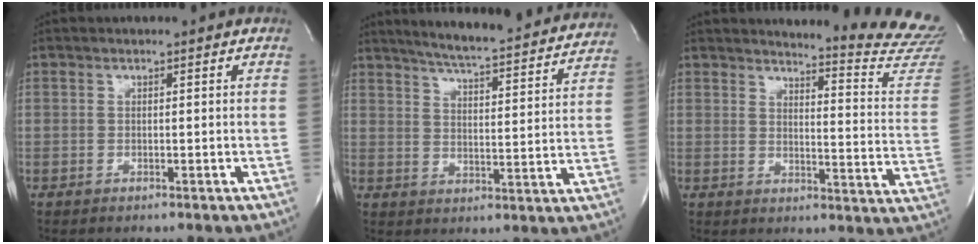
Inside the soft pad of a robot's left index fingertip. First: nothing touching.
{"total": 24.3, "force": [22.3, 2.2, 9.5], "torque": [-0.145, -0.043, 0.276]}
{"total": 17.4, "force": [17.1, -0.7, 3.0], "torque": [-0.033, -0.162, 0.172]}